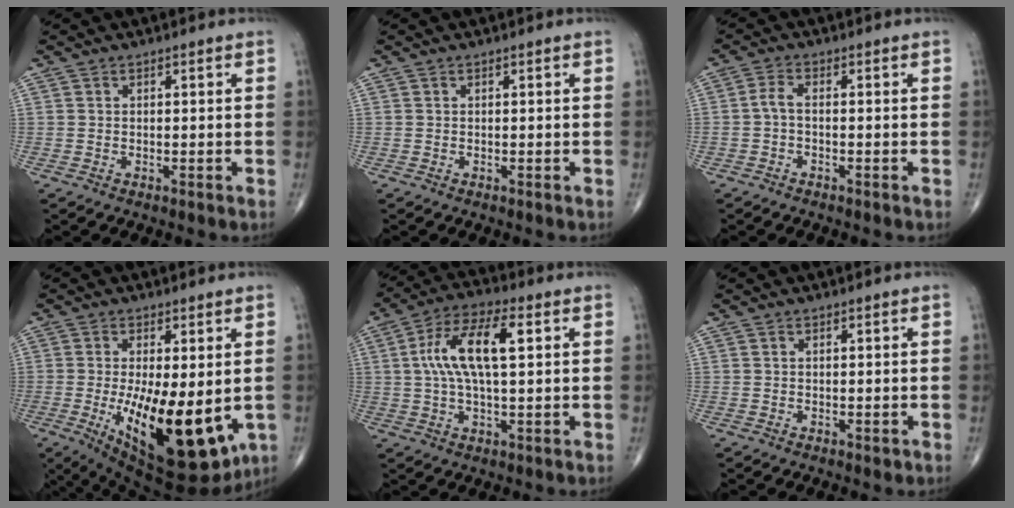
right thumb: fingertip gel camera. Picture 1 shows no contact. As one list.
[{"total": 0.0}, {"total": 2.3, "force": [-0.6, 1.0, 2.0], "torque": [-0.045, 0.006, -0.017]}, {"total": 19.3, "force": [-3.5, 7.5, 17.4], "torque": [-0.259, -0.036, -0.027]}, {"total": 12.6, "force": [2.5, 4.8, 11.3], "torque": [-0.220, 0.021, 0.042]}, {"total": 0.7, "force": [-0.1, 0.4, 0.6], "torque": [-0.010, -0.003, 0.002]}]